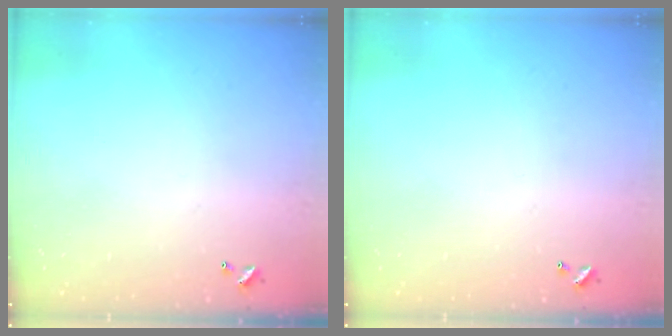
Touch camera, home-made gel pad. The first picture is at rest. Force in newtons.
{"total": 0.0}